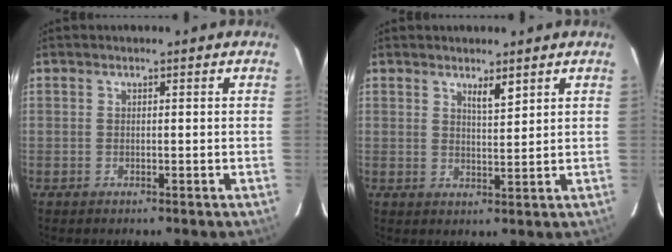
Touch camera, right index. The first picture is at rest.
{"total": 2.6, "force": [1.9, 0.3, 1.8], "torque": [-0.035, -0.007, 0.037]}